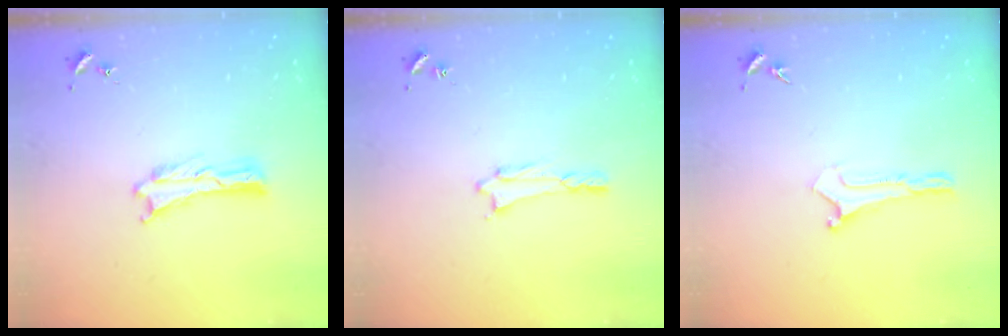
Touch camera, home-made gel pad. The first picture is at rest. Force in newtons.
{"total": 0.7, "press": 0.7, "slide": 0.1}
{"total": 0.0}